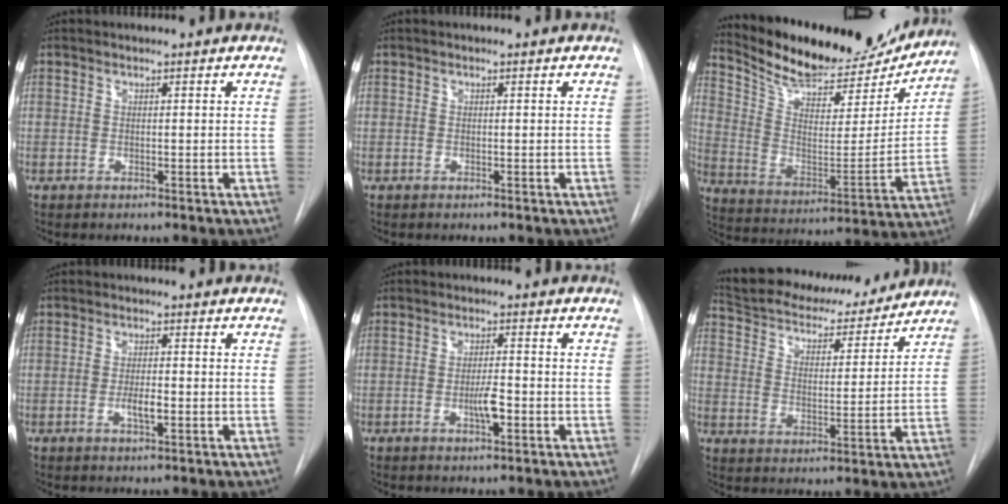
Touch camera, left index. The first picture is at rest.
{"total": 0.0}
{"total": 22.6, "force": [20.8, 5.8, 6.8], "torque": [-0.117, -0.025, 0.316]}
{"total": 2.5, "force": [-0.8, 0.6, 2.3], "torque": [-0.044, 0.001, -0.012]}
{"total": 3.3, "force": [-1.2, 0.7, 3.0], "torque": [-0.053, 0.002, -0.019]}
{"total": 19.6, "force": [17.6, 5.4, 6.8], "torque": [-0.121, 0.013, 0.262]}